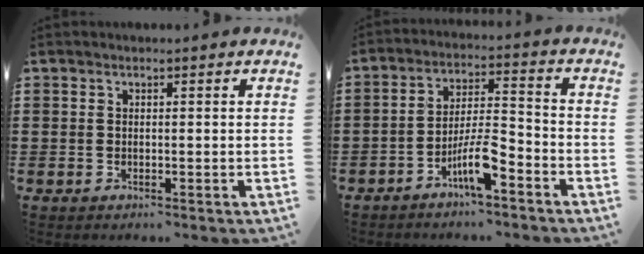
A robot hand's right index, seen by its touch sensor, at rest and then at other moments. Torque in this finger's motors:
{"motor_torque": [1.53, -0.14, 0.42, 0.08]}